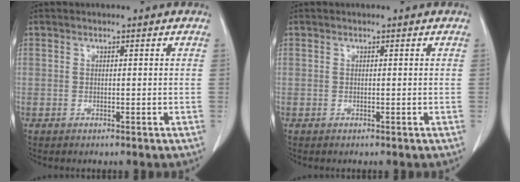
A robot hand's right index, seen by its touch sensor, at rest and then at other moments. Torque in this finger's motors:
{"motor_torque": [0.00, 0.00, 0.00, 0.00]}